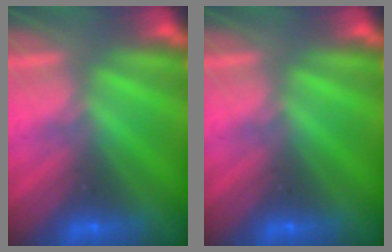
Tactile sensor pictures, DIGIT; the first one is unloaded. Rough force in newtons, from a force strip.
{"total": 0.0}